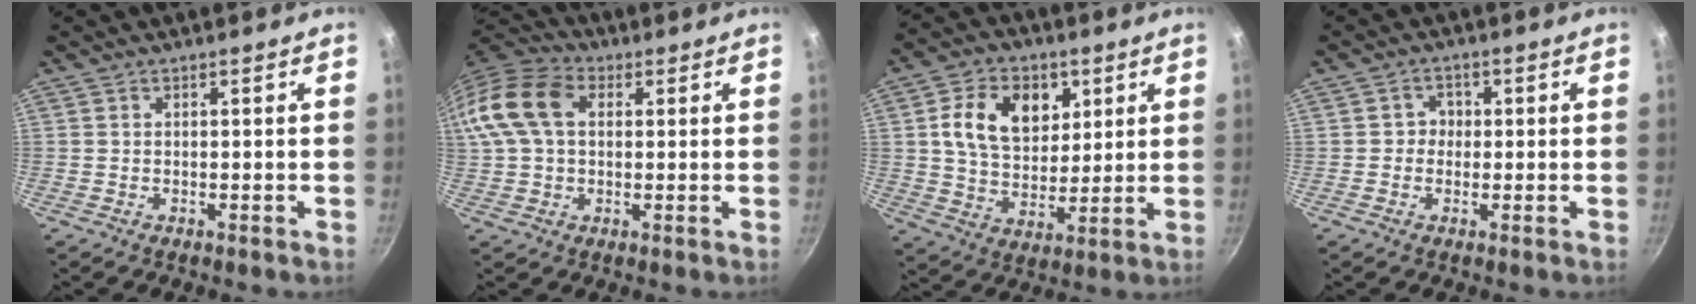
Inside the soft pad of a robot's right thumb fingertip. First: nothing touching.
{"total": 14.5, "force": [3.2, 9.9, 10.1], "torque": [-0.189, 0.028, 0.043]}
{"total": 14.0, "force": [4.4, 10.1, 8.7], "torque": [-0.118, -0.012, 0.071]}
{"total": 2.9, "force": [-0.1, 2.7, 1.0], "torque": [0.009, 0.006, -0.005]}